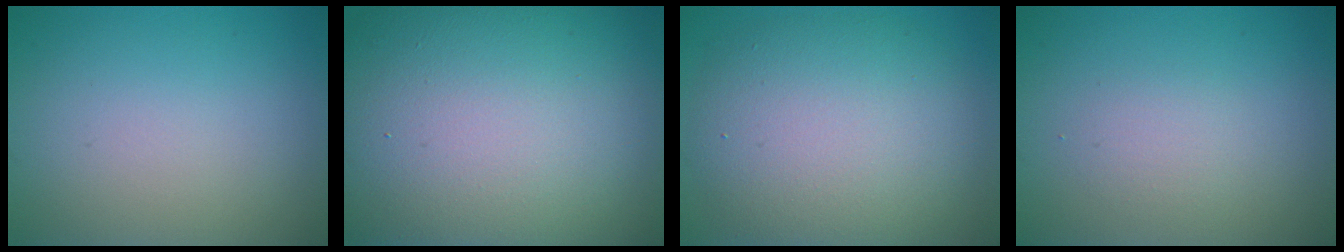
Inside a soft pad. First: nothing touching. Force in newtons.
{"total": 22.1, "press": 22.1, "slide": 1.2}
{"total": 9.4, "press": 9.3, "slide": 0.6}
{"total": 1.4, "press": 1.4, "slide": 0.0}